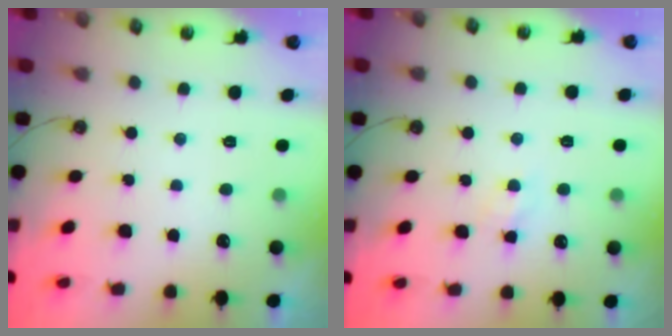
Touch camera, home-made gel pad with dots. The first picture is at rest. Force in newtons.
{"total": 5.5, "press": 5.5, "slide": 0.5}